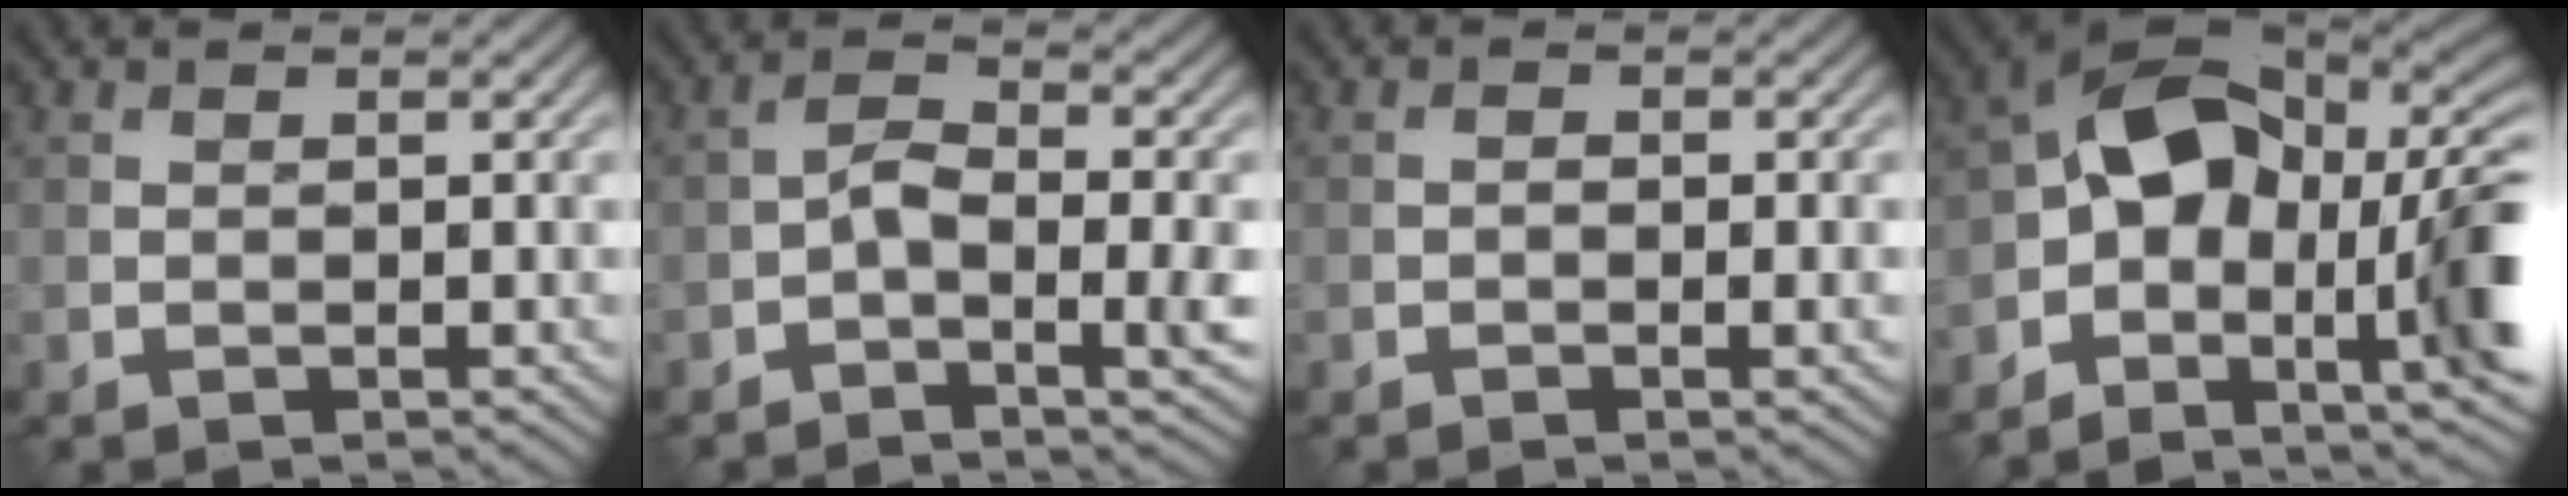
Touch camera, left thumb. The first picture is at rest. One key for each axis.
{"total": 4.5, "fx": -1.6, "fy": 1.6, "fz": 3.9, "tx": -0.072, "ty": 0.006, "tz": -0.038}
{"total": 1.8, "fx": -0.6, "fy": 0.6, "fz": 1.6, "tx": -0.025, "ty": 0.000, "tz": -0.010}
{"total": 15.9, "fx": -2.9, "fy": 8.3, "fz": 13.2, "tx": -0.195, "ty": 0.002, "tz": -0.053}